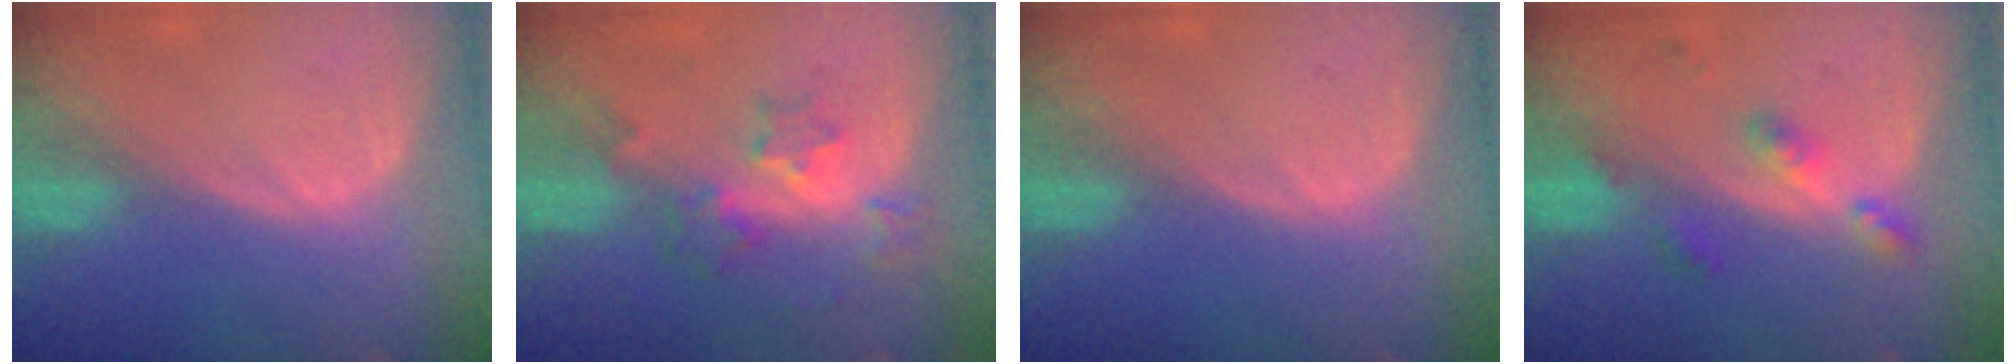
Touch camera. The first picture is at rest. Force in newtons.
{"total": 6.1, "press": 5.5, "slide": 2.7}
{"total": 0.0}
{"total": 4.8, "press": 4.3, "slide": 2.0}